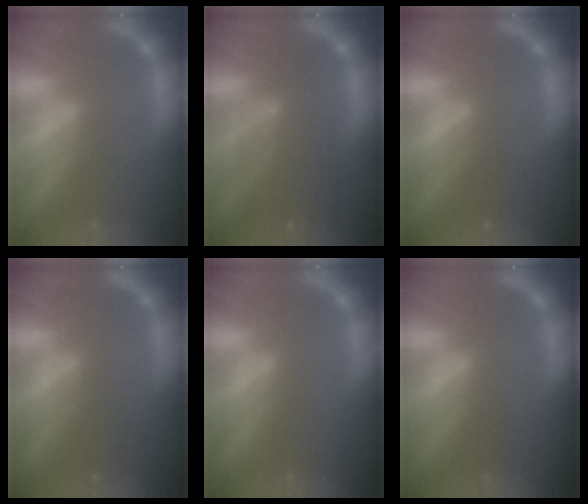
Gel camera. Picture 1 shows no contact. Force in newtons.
{"total": 6.6}
{"total": 2.0}
{"total": 2.0}
{"total": 0.0}
{"total": 1.0}